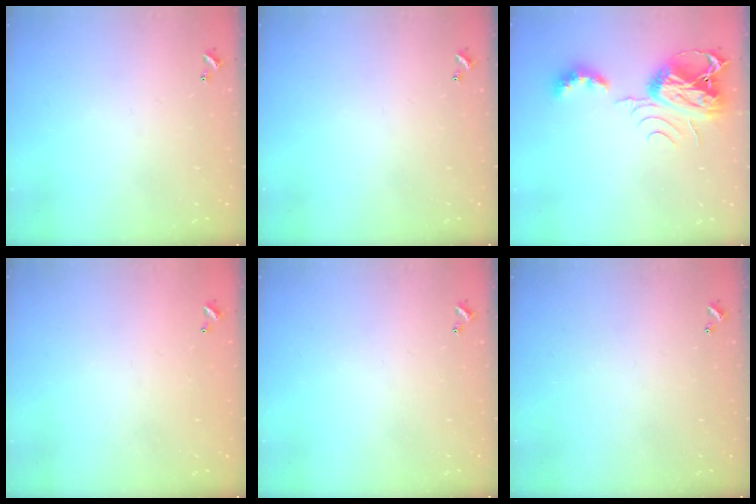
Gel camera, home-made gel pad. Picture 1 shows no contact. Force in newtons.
{"total": 0.0}
{"total": 8.7, "press": 8.6, "slide": 1.3}
{"total": 3.0, "press": 3.0, "slide": 0.1}
{"total": 0.0}
{"total": 0.0}